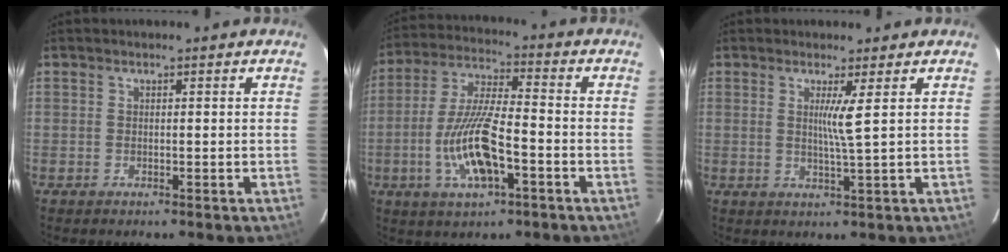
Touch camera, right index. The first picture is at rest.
{"total": 12.3, "force": [-3.9, 2.9, 11.3], "torque": [-0.231, -0.001, -0.068]}
{"total": 3.1, "force": [0.9, -1.1, 2.8], "torque": [-0.052, -0.010, 0.018]}